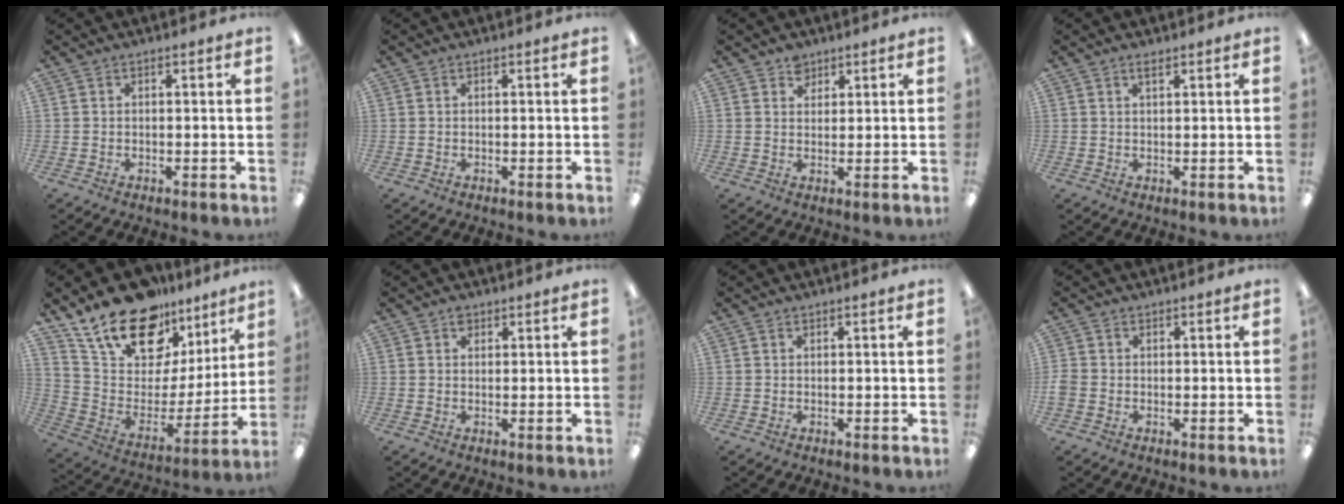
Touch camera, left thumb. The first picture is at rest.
{"total": 0.0}
{"total": 3.3, "force": [2.5, 2.1, 0.5], "torque": [0.001, -0.009, 0.044]}
{"total": 1.4, "force": [1.0, 0.4, 0.8], "torque": [-0.019, 0.001, 0.019]}
{"total": 21.2, "force": [15.6, 10.8, 9.5], "torque": [-0.178, -0.100, 0.283]}
{"total": 1.5, "force": [0.9, 1.0, 0.5], "torque": [-0.004, -0.002, 0.015]}
{"total": 0.0}
{"total": 1.6, "force": [-0.5, 1.4, 0.7], "torque": [-0.009, 0.003, -0.008]}